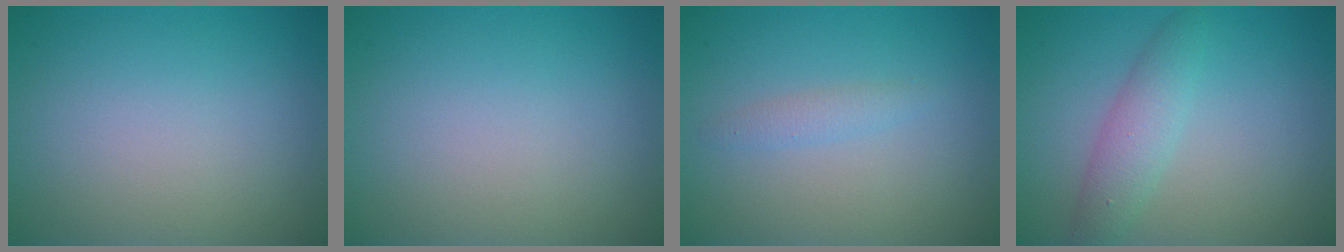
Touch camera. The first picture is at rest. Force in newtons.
{"total": 0.0}
{"total": 1.1, "press": 1.1, "slide": 0.1}
{"total": 2.8, "press": 2.8, "slide": 0.1}